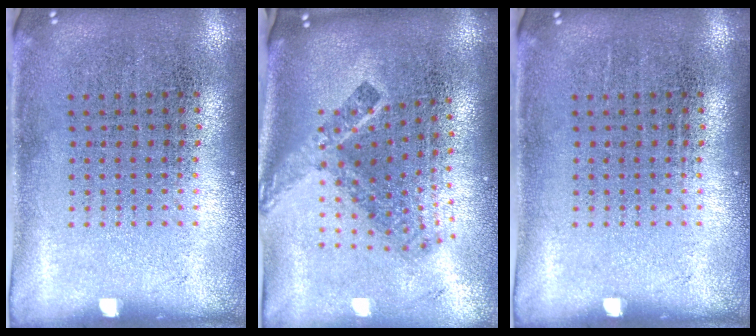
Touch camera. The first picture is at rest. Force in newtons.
{"total": 2.5, "press": 1.6, "slide": 1.9}
{"total": 0.0}